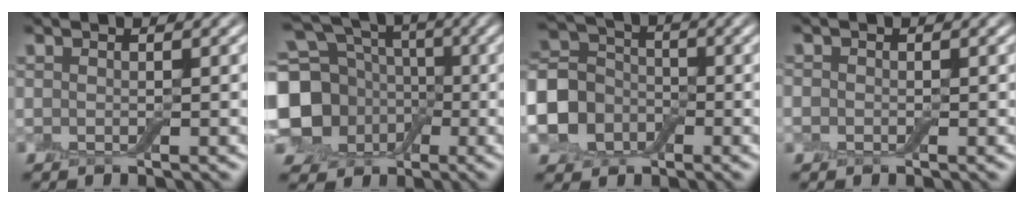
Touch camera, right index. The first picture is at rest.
{"total": 13.7, "force": [-0.2, 12.0, 6.4], "torque": [-0.172, -0.006, -0.026]}
{"total": 7.3, "force": [-2.0, 6.1, 3.4], "torque": [-0.077, -0.004, -0.059]}
{"total": 0.8, "force": [-0.3, 0.8, 0.1], "torque": [0.002, -0.004, -0.007]}